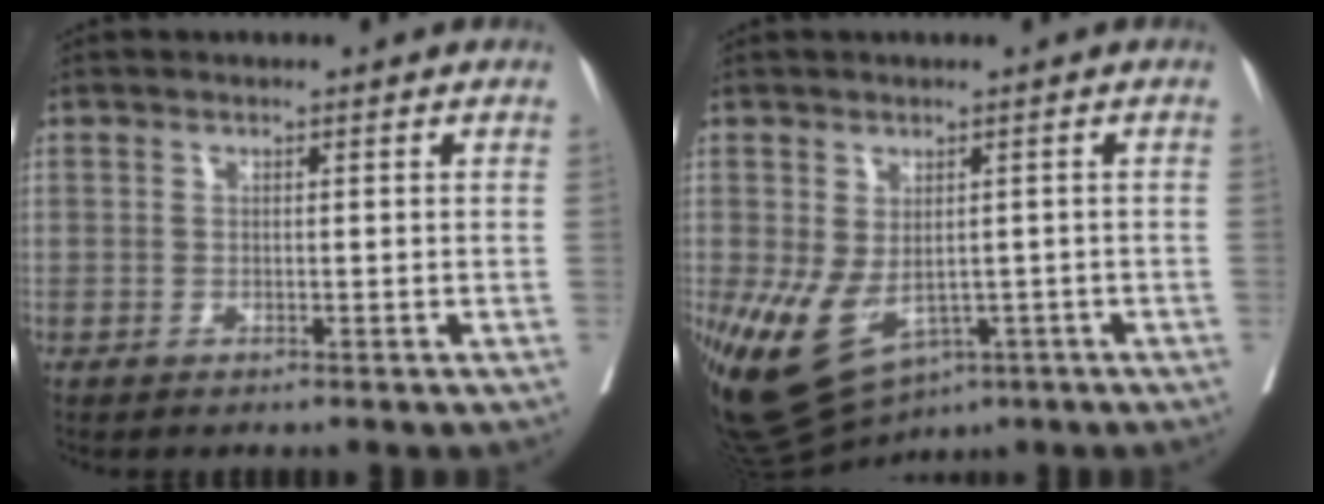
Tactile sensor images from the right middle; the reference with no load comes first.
{"total": 12.2, "force": [-4.8, 7.4, 8.4], "torque": [-0.157, -0.018, -0.057]}